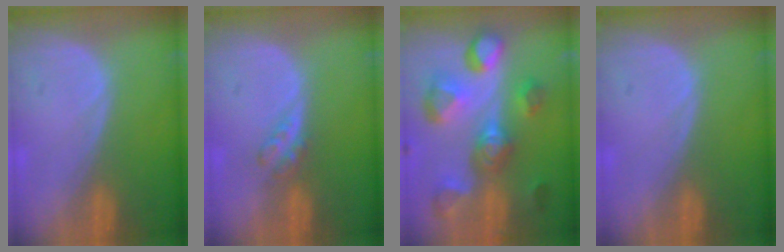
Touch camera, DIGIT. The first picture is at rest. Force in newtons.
{"total": 2.9, "press": 2.5, "slide": 1.5}
{"total": 11.1, "press": 9.9, "slide": 5.0}
{"total": 0.0}